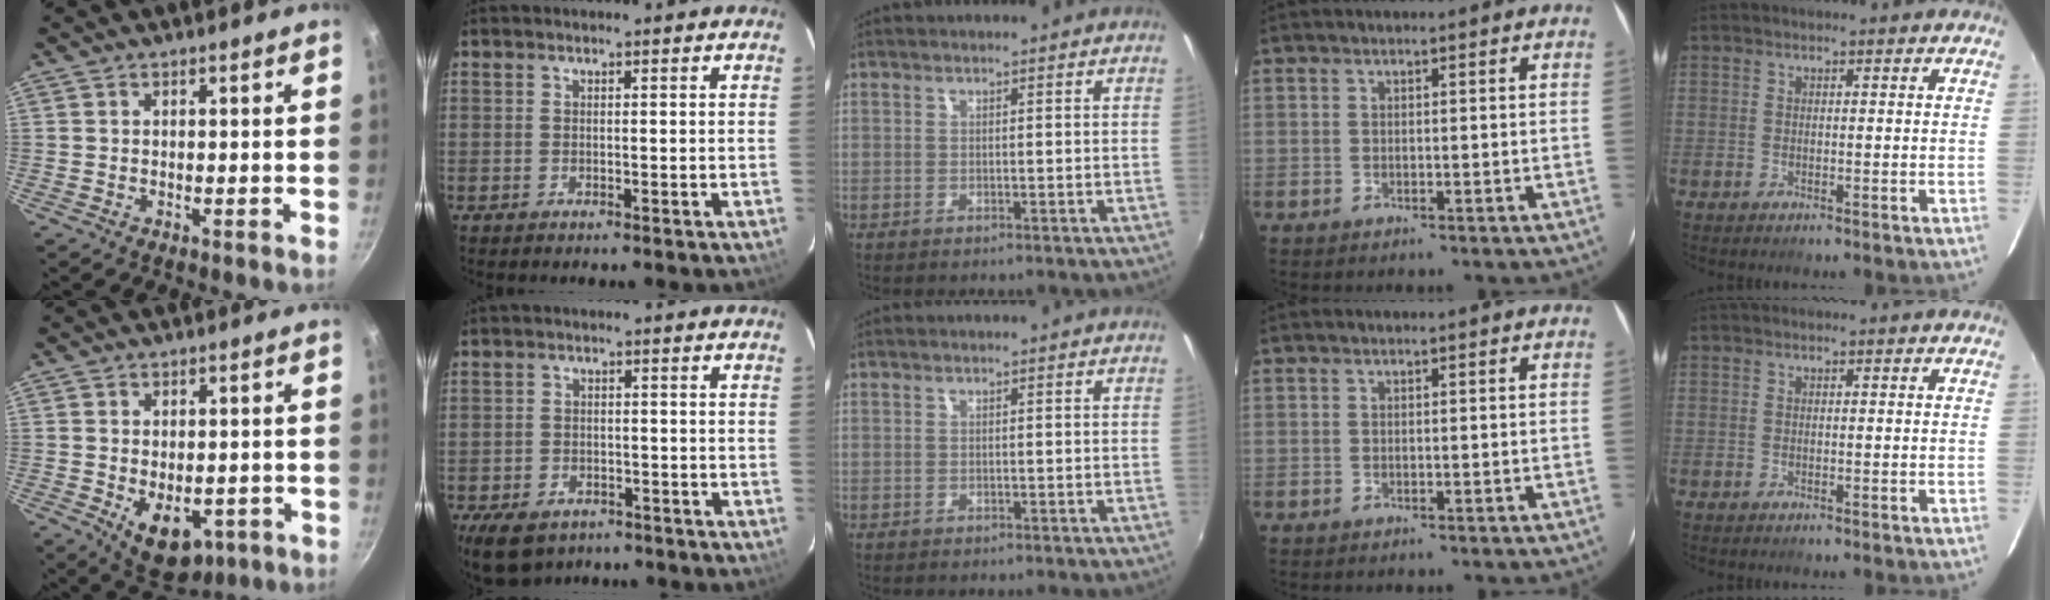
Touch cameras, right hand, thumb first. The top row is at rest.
{"thumb": {"total": 9.7, "force": [-2.7, 6.1, 7.0], "torque": [-0.073, -0.001, -0.021]}, "index": {"total": 9.9, "force": [-6.4, 6.1, 4.5], "torque": [-0.105, -0.004, -0.095]}}